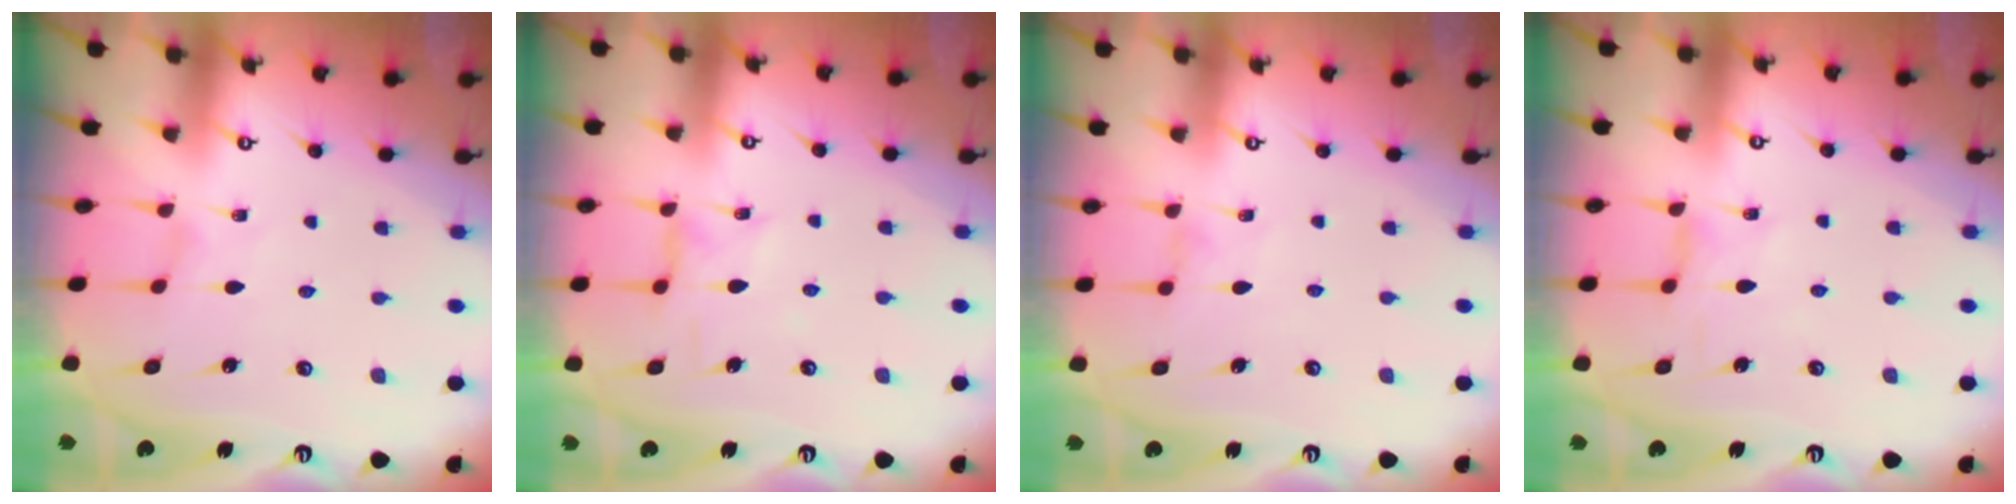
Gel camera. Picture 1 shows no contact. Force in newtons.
{"total": 1.4, "press": 1.4, "slide": 0.3}
{"total": 0.0}
{"total": 0.6, "press": 0.6, "slide": 0.2}